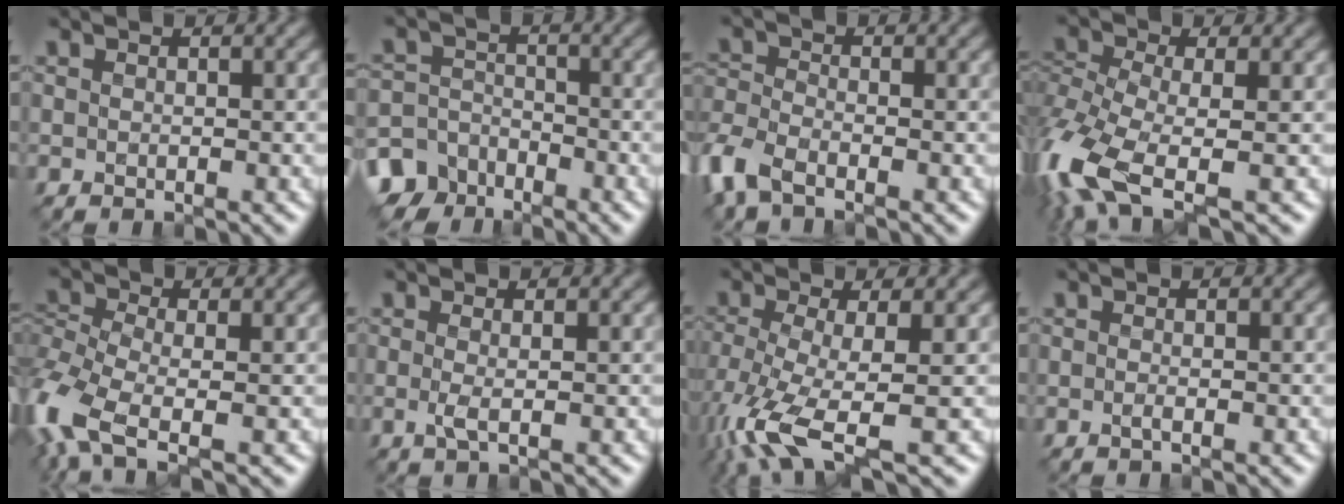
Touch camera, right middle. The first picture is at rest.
{"total": 6.4, "force": [-4.8, 4.0, 1.0], "torque": [-0.002, -0.010, -0.094]}
{"total": 4.4, "force": [-2.9, 1.9, 2.7], "torque": [-0.068, -0.007, -0.077]}
{"total": 9.4, "force": [-4.2, 3.8, 7.5], "torque": [-0.181, -0.014, -0.092]}
{"total": 8.6, "force": [-3.8, 4.0, 6.6], "torque": [-0.169, -0.009, -0.079]}
{"total": 1.4, "force": [-0.1, 0.3, 1.3], "torque": [-0.028, -0.003, -0.003]}
{"total": 7.9, "force": [-3.4, 2.3, 6.8], "torque": [-0.157, -0.018, -0.072]}
{"total": 0.7, "force": [-0.3, 0.2, 0.6], "torque": [-0.012, -0.005, -0.006]}